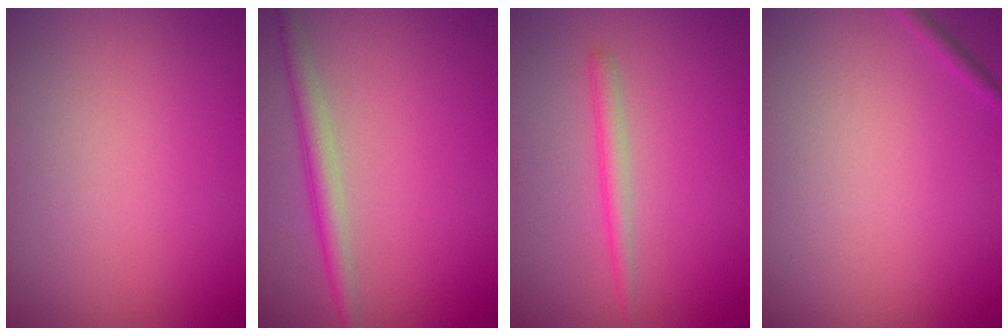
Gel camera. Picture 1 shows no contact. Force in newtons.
{"total": 2.4, "press": 2.4, "slide": 0.0}
{"total": 1.5, "press": 1.5, "slide": 0.1}
{"total": 0.7, "press": 0.7, "slide": 0.0}